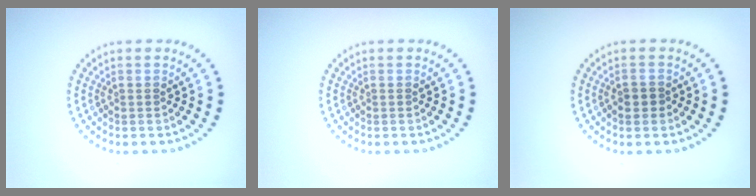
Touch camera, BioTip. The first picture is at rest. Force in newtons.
{"total": 0.0}
{"total": 1.6, "press": 1.5, "slide": 0.3}